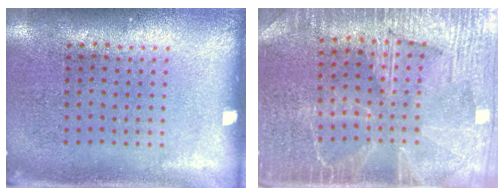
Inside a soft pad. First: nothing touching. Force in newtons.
{"total": 4.0, "press": 3.6, "slide": 1.6}